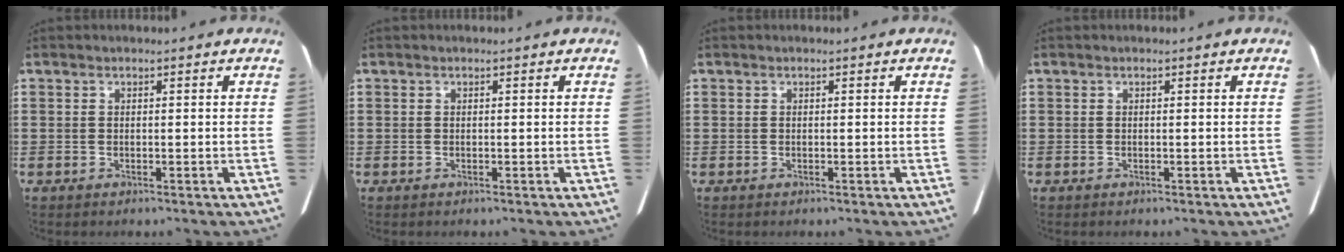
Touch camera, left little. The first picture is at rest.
{"total": 0.0}
{"total": 0.0}
{"total": 0.0}